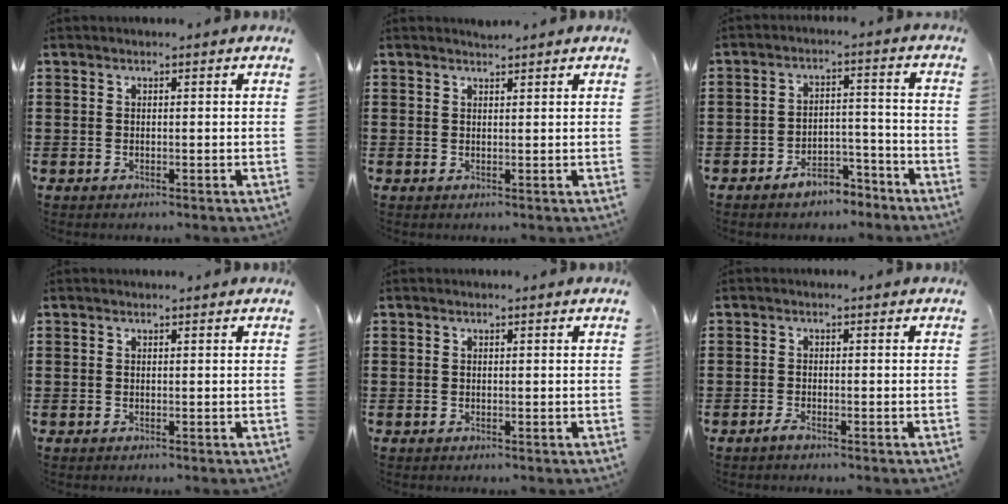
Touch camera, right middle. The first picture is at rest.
{"total": 0.8, "force": [0.8, -0.1, -0.1], "torque": [-0.007, 0.000, 0.017]}
{"total": 5.2, "force": [-4.8, 1.5, 1.3], "torque": [-0.022, 0.013, -0.093]}
{"total": 0.0}
{"total": 0.0}
{"total": 1.3, "force": [-1.1, 0.1, 0.7], "torque": [-0.024, -0.007, -0.021]}